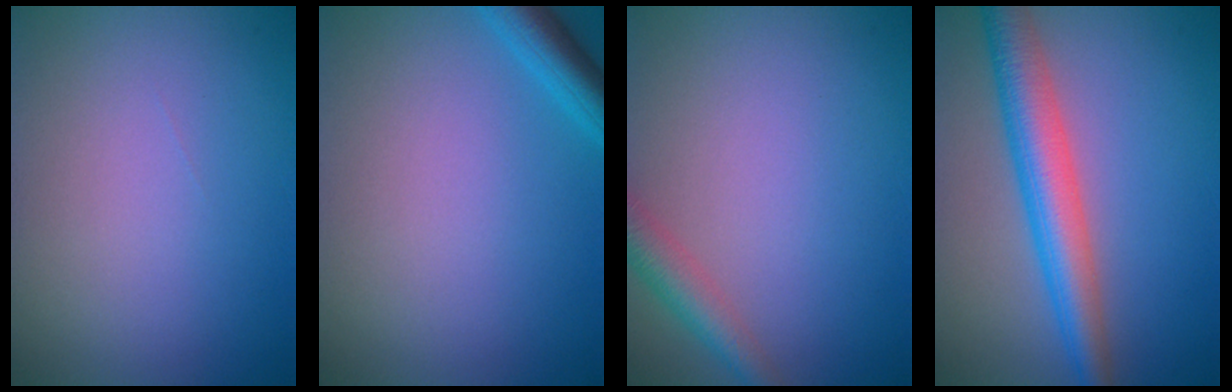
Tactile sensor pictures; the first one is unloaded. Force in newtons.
{"total": 2.9, "press": 2.9, "slide": 0.2}
{"total": 2.6, "press": 2.6, "slide": 0.2}
{"total": 5.7, "press": 5.7, "slide": 0.1}